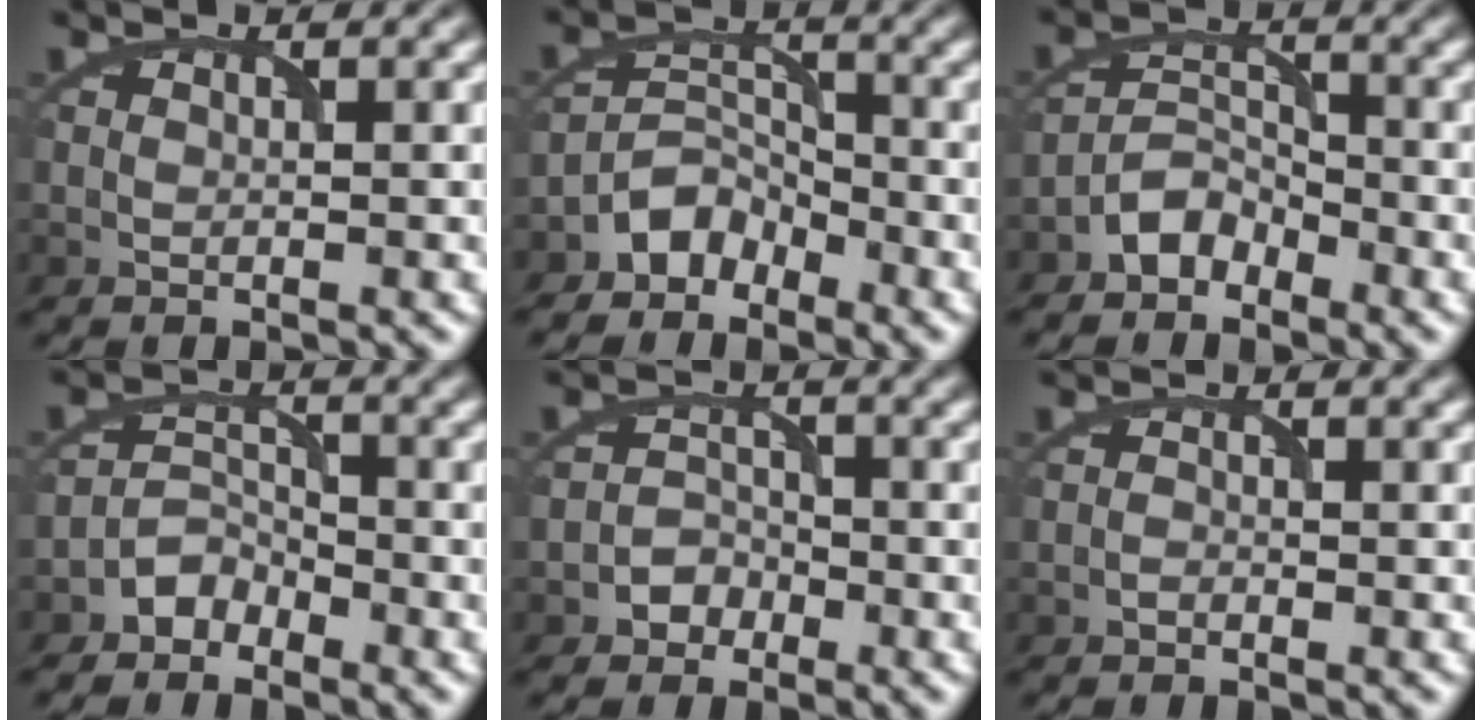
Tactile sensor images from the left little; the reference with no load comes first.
{"total": 3.0, "force": [-2.5, 1.7, 0.3], "torque": [0.007, 0.013, -0.049]}
{"total": 2.8, "force": [-2.3, 1.4, 0.6], "torque": [-0.004, 0.014, -0.046]}
{"total": 2.2, "force": [-1.8, 1.1, 0.0], "torque": [0.010, 0.013, -0.034]}
{"total": 1.8, "force": [-1.3, 1.2, -0.1], "torque": [0.012, 0.008, -0.023]}
{"total": 0.6, "force": [-0.6, 0.1, -0.1], "torque": [0.003, 0.000, -0.009]}